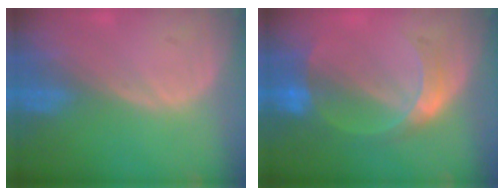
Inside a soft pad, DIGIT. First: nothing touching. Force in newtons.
{"total": 6.4, "press": 5.7, "slide": 2.9}